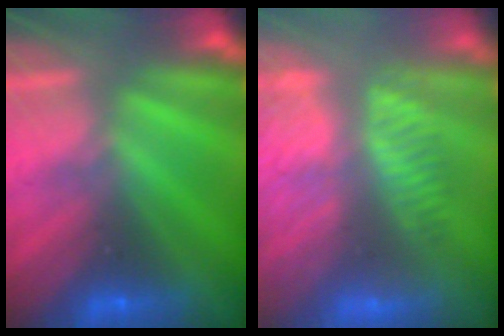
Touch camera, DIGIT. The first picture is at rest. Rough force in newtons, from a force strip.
{"total": 3.6}